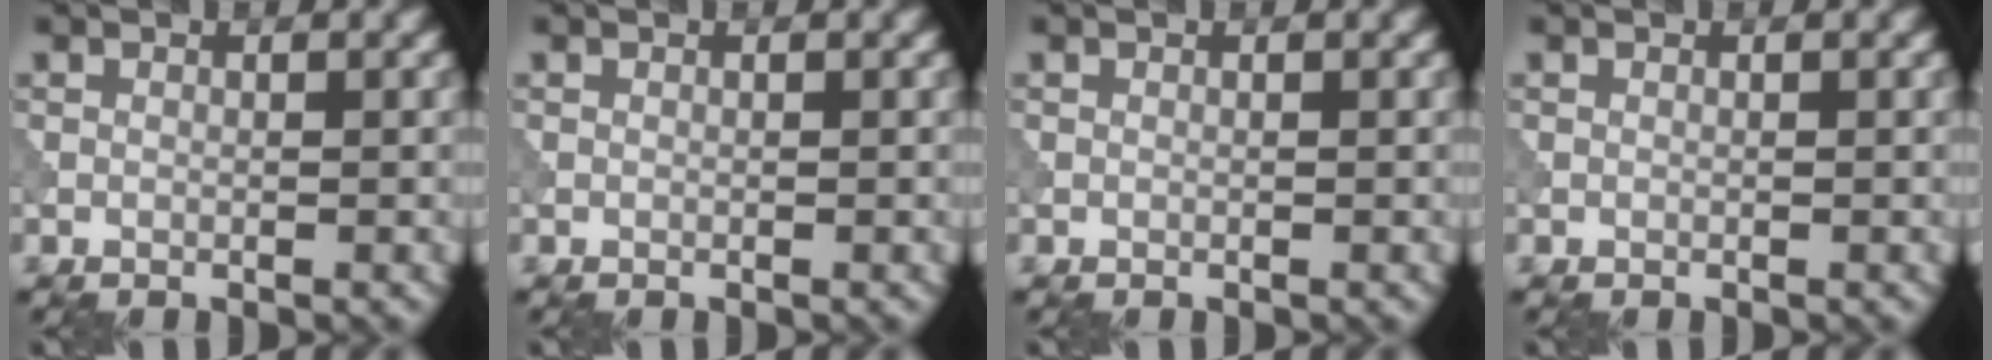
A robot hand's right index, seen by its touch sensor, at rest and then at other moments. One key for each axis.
{"total": 0.0}
{"total": 0.0}
{"total": 0.0}